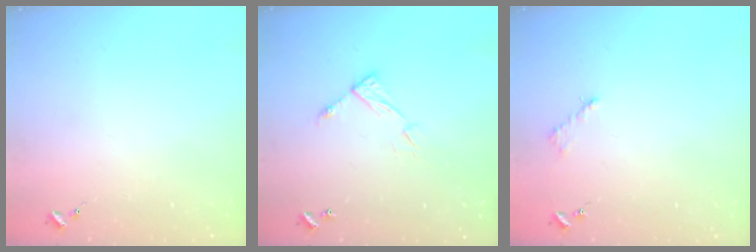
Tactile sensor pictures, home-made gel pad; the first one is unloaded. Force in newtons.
{"total": 8.1, "press": 8.1, "slide": 0.6}
{"total": 2.6, "press": 2.6, "slide": 0.4}